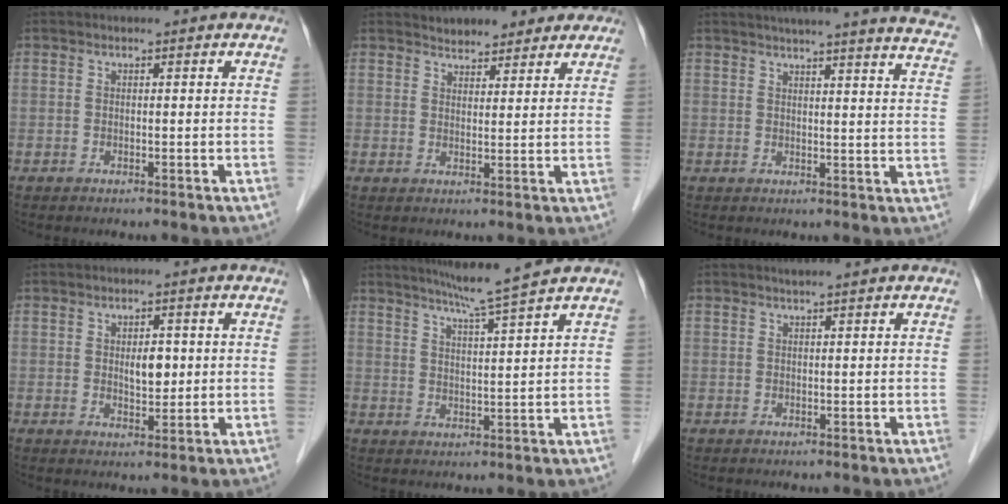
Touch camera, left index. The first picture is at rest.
{"total": 6.4, "force": [5.4, 2.7, 2.1], "torque": [-0.020, 0.015, 0.072]}
{"total": 20.3, "force": [18.1, 0.4, 9.2], "torque": [-0.121, -0.040, 0.202]}
{"total": 3.3, "force": [0.5, 1.6, 2.8], "torque": [-0.044, 0.001, 0.012]}
{"total": 7.4, "force": [6.1, -2.0, 3.6], "torque": [-0.061, -0.006, 0.097]}
{"total": 1.4, "force": [1.1, -0.3, 0.8], "torque": [-0.012, 0.010, 0.024]}